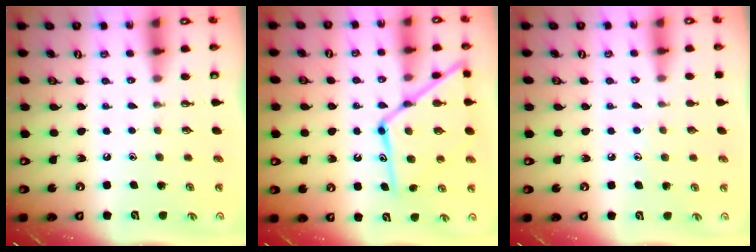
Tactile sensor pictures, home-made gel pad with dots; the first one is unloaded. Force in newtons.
{"total": 18.0, "press": 17.9, "slide": 1.5}
{"total": 4.4, "press": 4.3, "slide": 0.6}